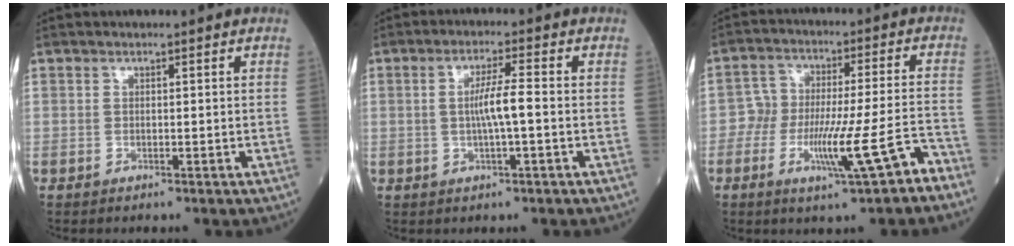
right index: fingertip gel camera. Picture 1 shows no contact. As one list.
[{"total": 4.7, "force": [-0.3, 0.0, 4.6], "torque": [-0.089, 0.002, -0.006]}, {"total": 10.7, "force": [-5.9, 1.6, 8.8], "torque": [-0.144, 0.013, -0.089]}]